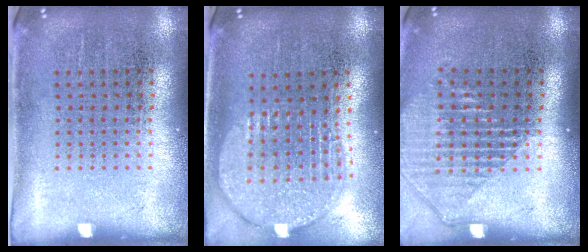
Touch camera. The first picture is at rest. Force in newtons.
{"total": 2.0, "press": 1.7, "slide": 1.1}
{"total": 1.3, "press": 1.2, "slide": 0.6}